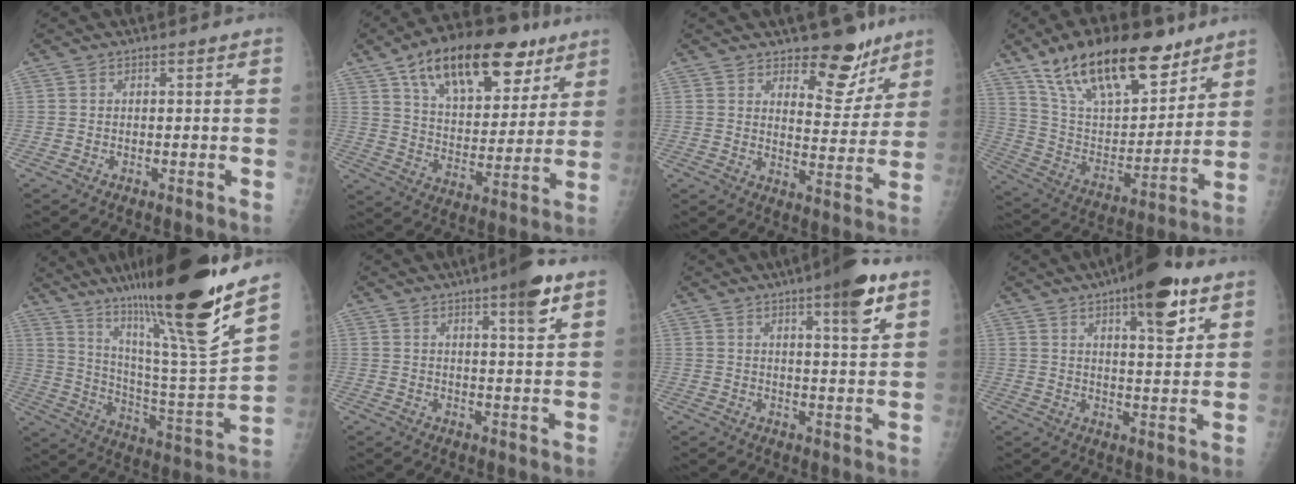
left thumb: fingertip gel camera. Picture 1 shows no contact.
{"total": 24.0, "force": [13.5, 11.9, 15.9], "torque": [-0.216, -0.024, 0.221]}
{"total": 9.9, "force": [7.4, 4.6, 4.7], "torque": [-0.026, -0.055, 0.113]}
{"total": 24.7, "force": [16.4, 10.7, 15.1], "torque": [-0.219, -0.046, 0.288]}
{"total": 29.3, "force": [21.2, 1.8, 20.2], "torque": [-0.314, -0.107, 0.349]}
{"total": 7.7, "force": [4.4, 1.0, 6.2], "torque": [-0.086, -0.020, 0.062]}
{"total": 9.6, "force": [5.5, 1.5, 7.8], "torque": [-0.105, -0.024, 0.075]}
{"total": 12.8, "force": [7.2, 3.7, 9.9], "torque": [-0.121, -0.032, 0.102]}